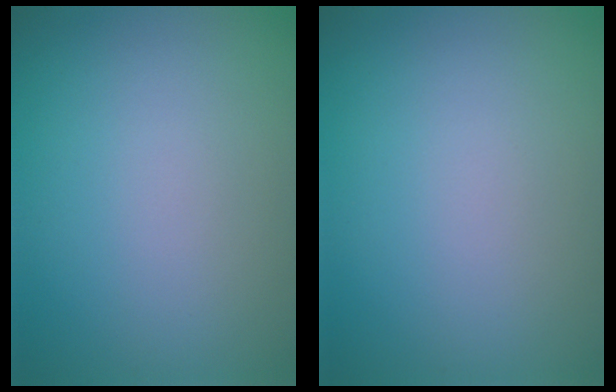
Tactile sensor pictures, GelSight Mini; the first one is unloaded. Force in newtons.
{"total": 0.0}